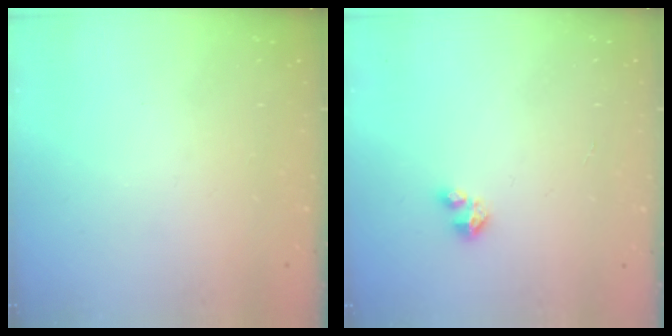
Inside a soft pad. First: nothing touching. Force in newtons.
{"total": 2.1, "press": 2.1, "slide": 0.2}